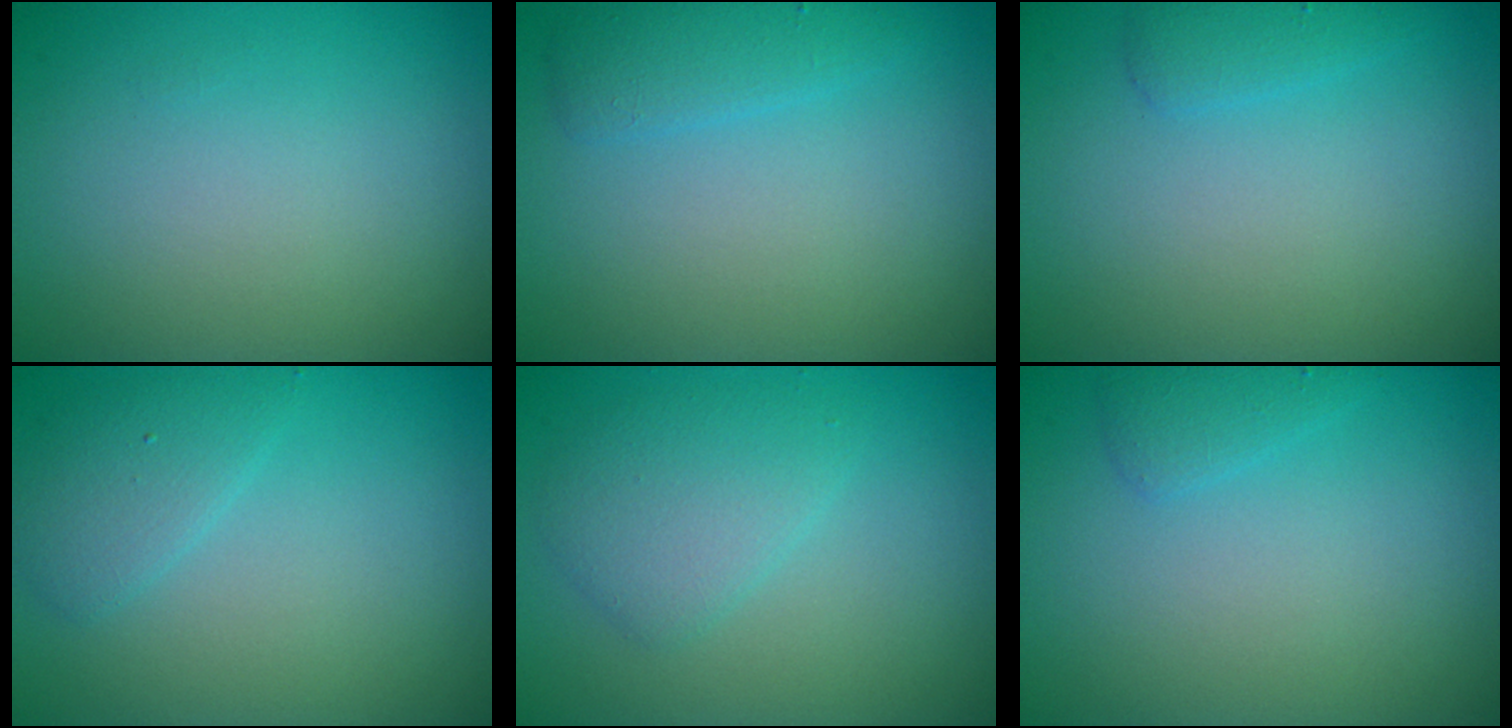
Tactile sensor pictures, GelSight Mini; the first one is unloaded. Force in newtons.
{"total": 1.8, "press": 1.8, "slide": 0.2}
{"total": 1.3, "press": 1.3, "slide": 0.1}
{"total": 1.9, "press": 1.9, "slide": 0.2}
{"total": 2.7, "press": 2.7, "slide": 0.2}
{"total": 1.2, "press": 1.2, "slide": 0.1}